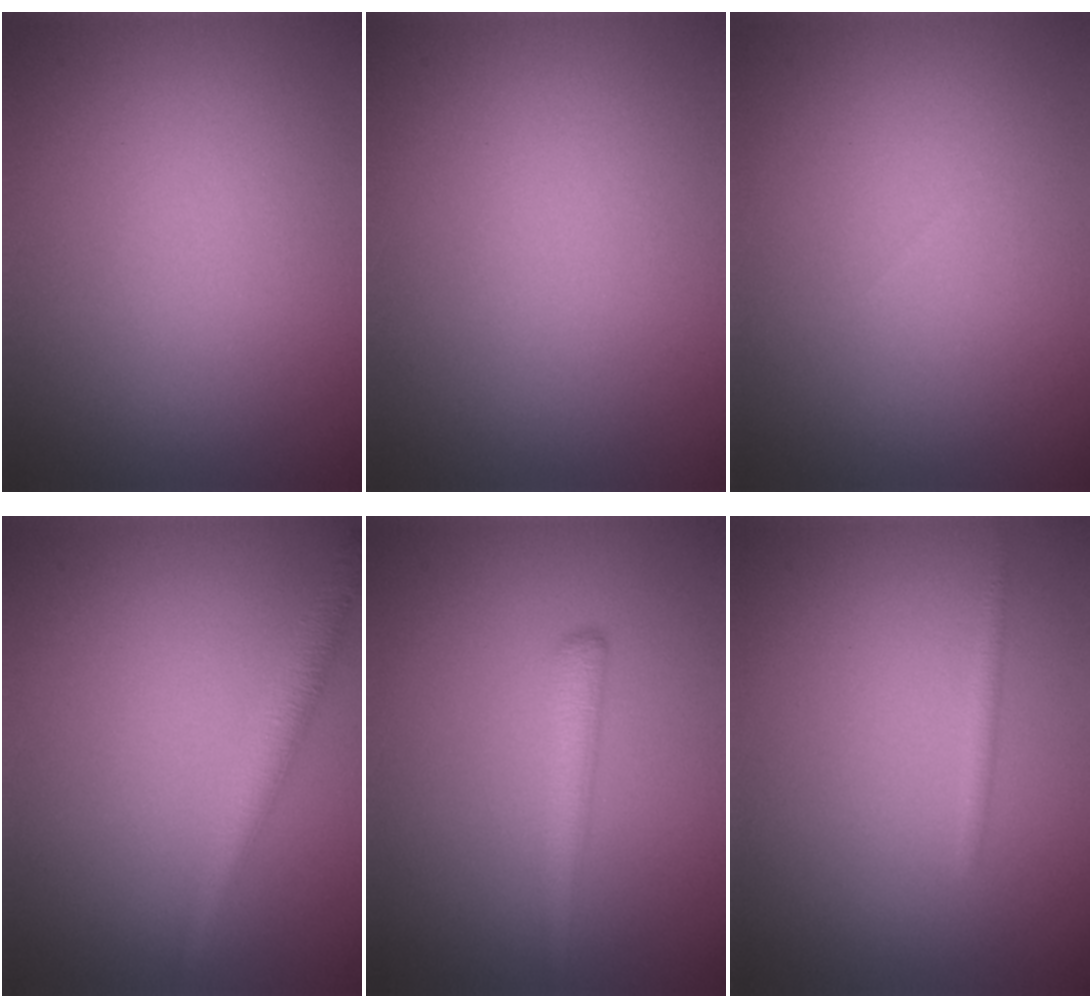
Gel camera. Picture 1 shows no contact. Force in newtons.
{"total": 0.0}
{"total": 0.0}
{"total": 2.9, "press": 2.9, "slide": 0.1}
{"total": 2.5, "press": 2.5, "slide": 0.1}
{"total": 1.0, "press": 1.0, "slide": 0.0}